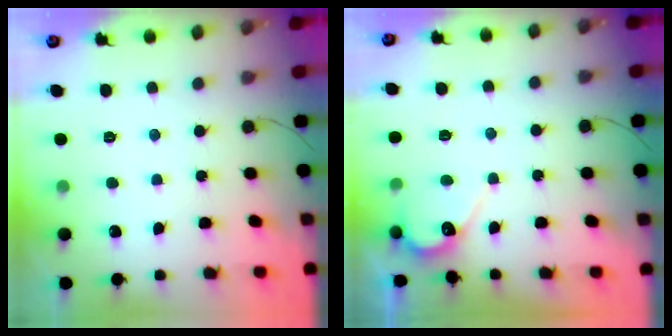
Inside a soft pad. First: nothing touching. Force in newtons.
{"total": 5.6, "press": 5.6, "slide": 0.5}